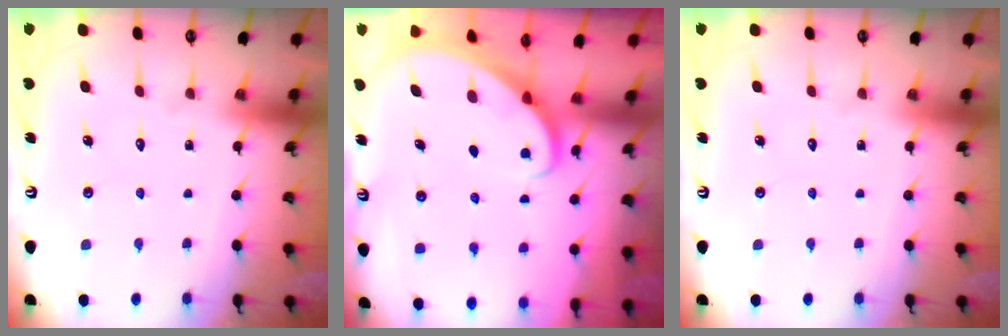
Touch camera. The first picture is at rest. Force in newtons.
{"total": 2.3, "press": 2.3, "slide": 0.2}
{"total": 0.0}